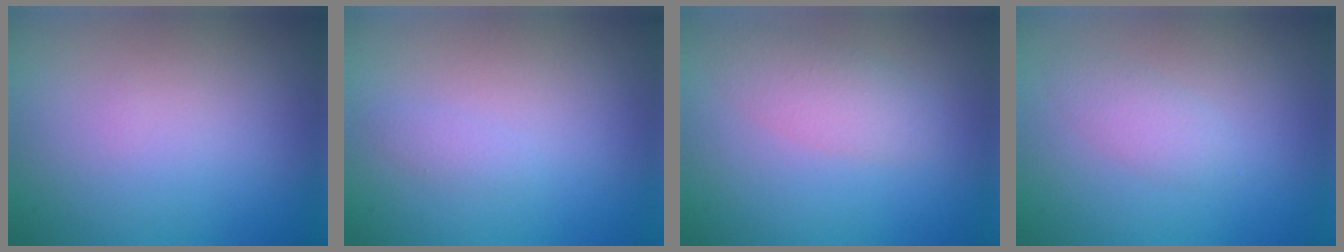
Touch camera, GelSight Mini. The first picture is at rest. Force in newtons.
{"total": 0.8, "press": 0.7, "slide": 0.1}
{"total": 2.6, "press": 2.6, "slide": 0.1}
{"total": 1.7, "press": 1.7, "slide": 0.0}